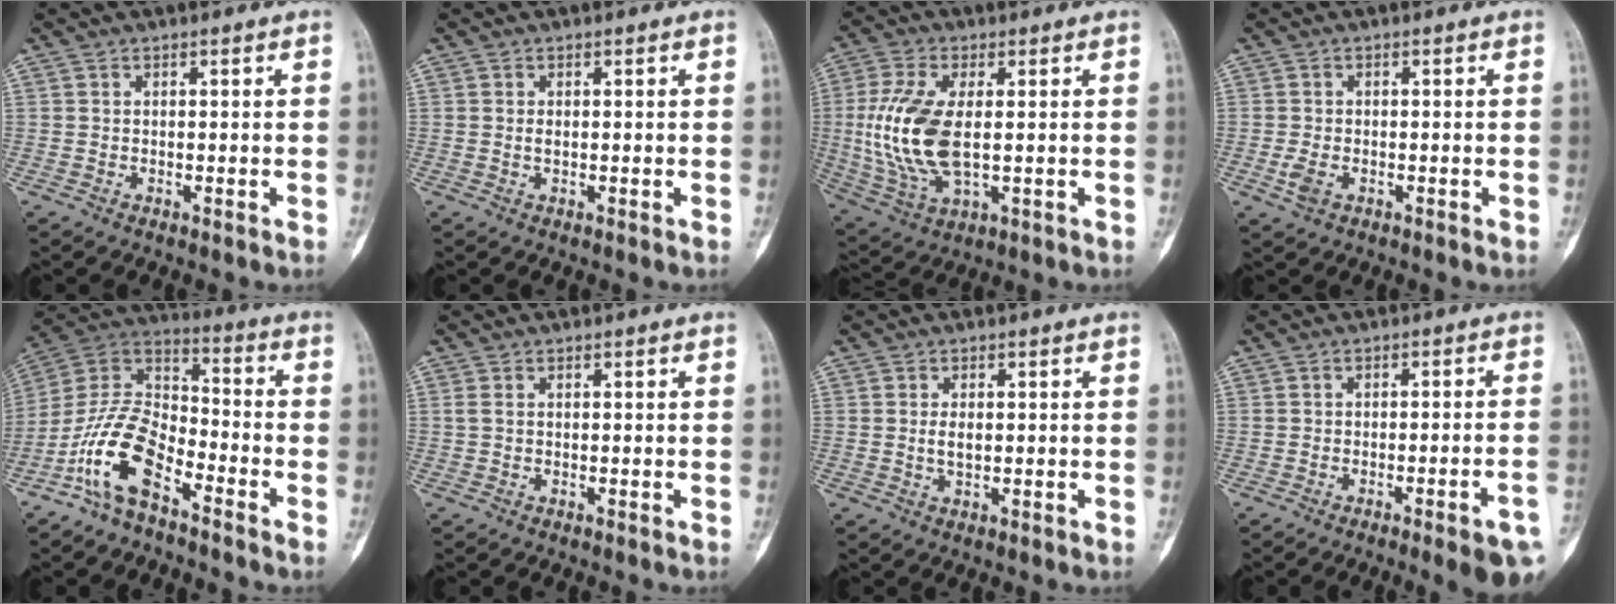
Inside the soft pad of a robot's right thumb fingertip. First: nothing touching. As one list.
[{"total": 0.7, "force": [0.1, 0.4, 0.6], "torque": [-0.008, 0.001, 0.000]}, {"total": 14.7, "force": [0.2, 7.1, 12.8], "torque": [-0.283, -0.009, 0.013]}, {"total": 2.7, "force": [-0.9, 1.6, 2.0], "torque": [-0.045, -0.001, -0.019]}, {"total": 13.5, "force": [-7.8, 6.2, 9.1], "torque": [-0.173, 0.070, -0.159]}, {"total": 0.7, "force": [-0.1, 0.3, 0.6], "torque": [-0.015, -0.002, -0.002]}, {"total": 2.2, "force": [0.1, 1.1, 1.9], "torque": [-0.032, -0.001, 0.002]}, {"total": 8.7, "force": [-4.5, 1.2, 7.3], "torque": [-0.087, 0.017, -0.054]}]